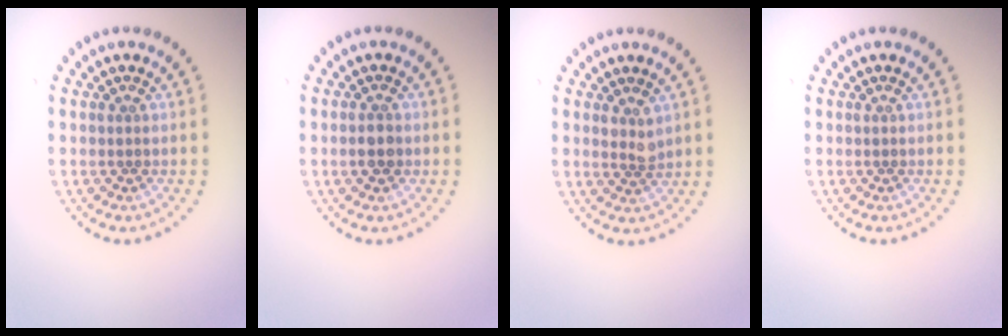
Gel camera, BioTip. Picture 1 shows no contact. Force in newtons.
{"total": 1.6, "press": 1.6, "slide": 0.3}
{"total": 1.5, "press": 1.3, "slide": 0.7}
{"total": 0.0}